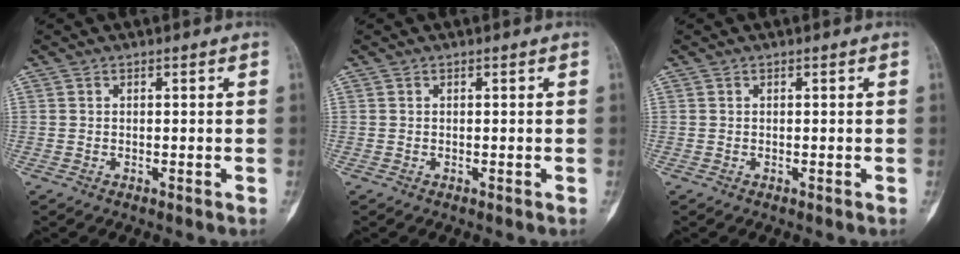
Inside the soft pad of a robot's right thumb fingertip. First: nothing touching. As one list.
[{"total": 0.0}, {"total": 0.0}]